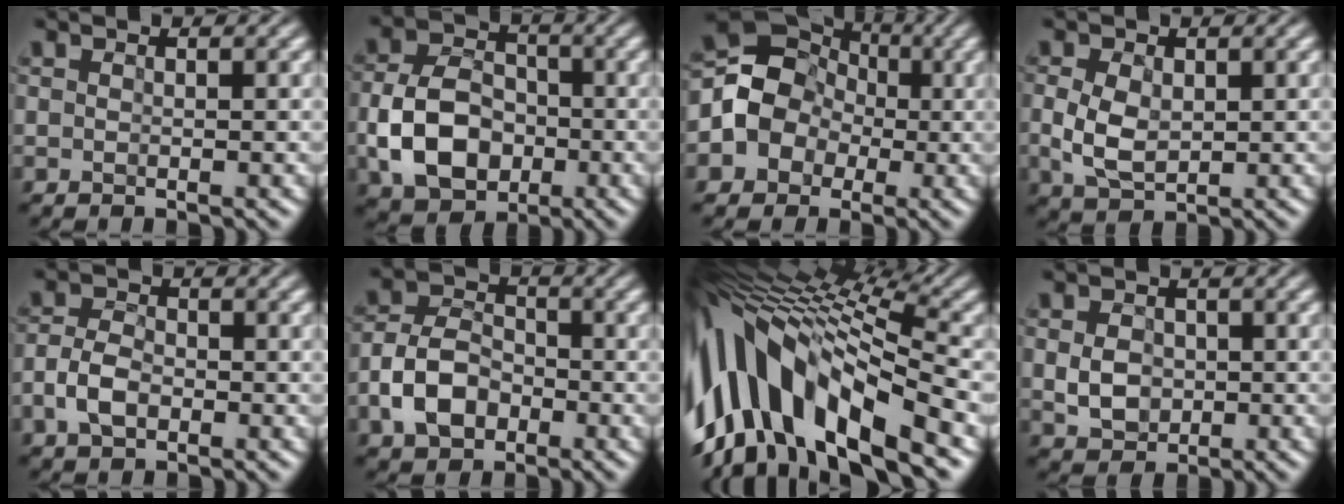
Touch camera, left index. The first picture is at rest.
{"total": 7.5, "force": [-2.3, 5.2, 4.8], "torque": [-0.095, 0.006, -0.045]}
{"total": 6.8, "force": [-0.9, 6.1, 2.9], "torque": [-0.038, 0.009, -0.035]}
{"total": 3.7, "force": [-0.1, 2.4, 2.8], "torque": [-0.071, 0.002, 0.004]}
{"total": 3.1, "force": [-1.4, 1.8, 2.2], "torque": [-0.050, 0.005, -0.027]}
{"total": 5.3, "force": [-2.3, 3.5, 3.2], "torque": [-0.065, 0.007, -0.044]}
{"total": 14.5, "force": [-1.5, 6.4, 13.0], "torque": [-0.239, 0.033, -0.020]}
{"total": 3.0, "force": [-0.2, 2.3, 1.9], "torque": [-0.042, -0.001, -0.001]}